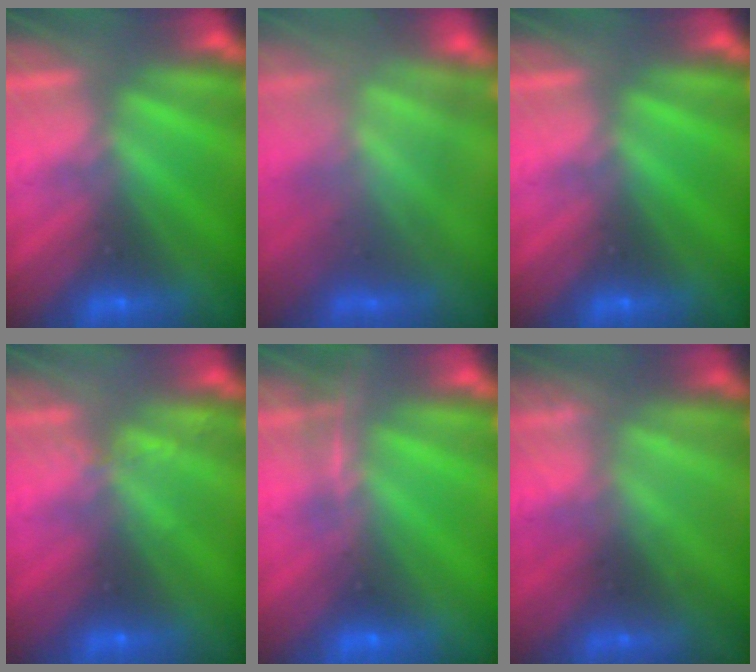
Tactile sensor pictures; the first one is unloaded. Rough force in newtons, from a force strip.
{"total": 4.1}
{"total": 0.0}
{"total": 2.1}
{"total": 1.8}
{"total": 2.1}